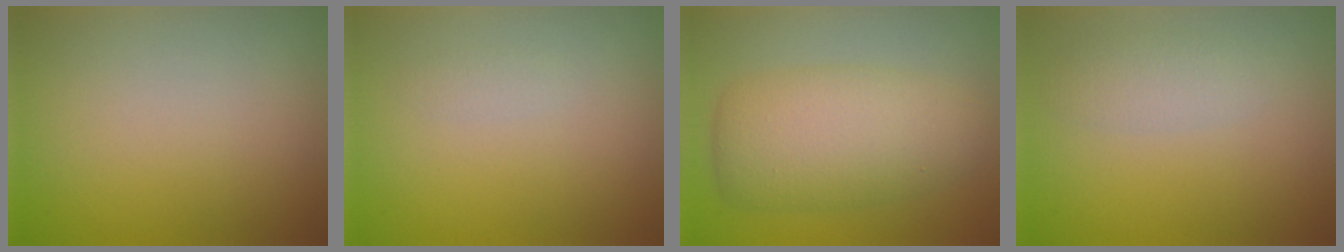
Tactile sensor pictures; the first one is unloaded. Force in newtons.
{"total": 0.6, "press": 0.6, "slide": 0.0}
{"total": 7.0, "press": 7.0, "slide": 0.1}
{"total": 1.9, "press": 1.9, "slide": 0.0}